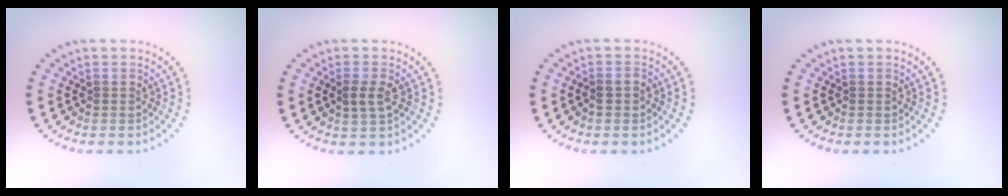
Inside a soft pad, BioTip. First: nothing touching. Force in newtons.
{"total": 1.9, "press": 1.8, "slide": 0.6}
{"total": 0.8, "press": 0.7, "slide": 0.3}
{"total": 0.0}